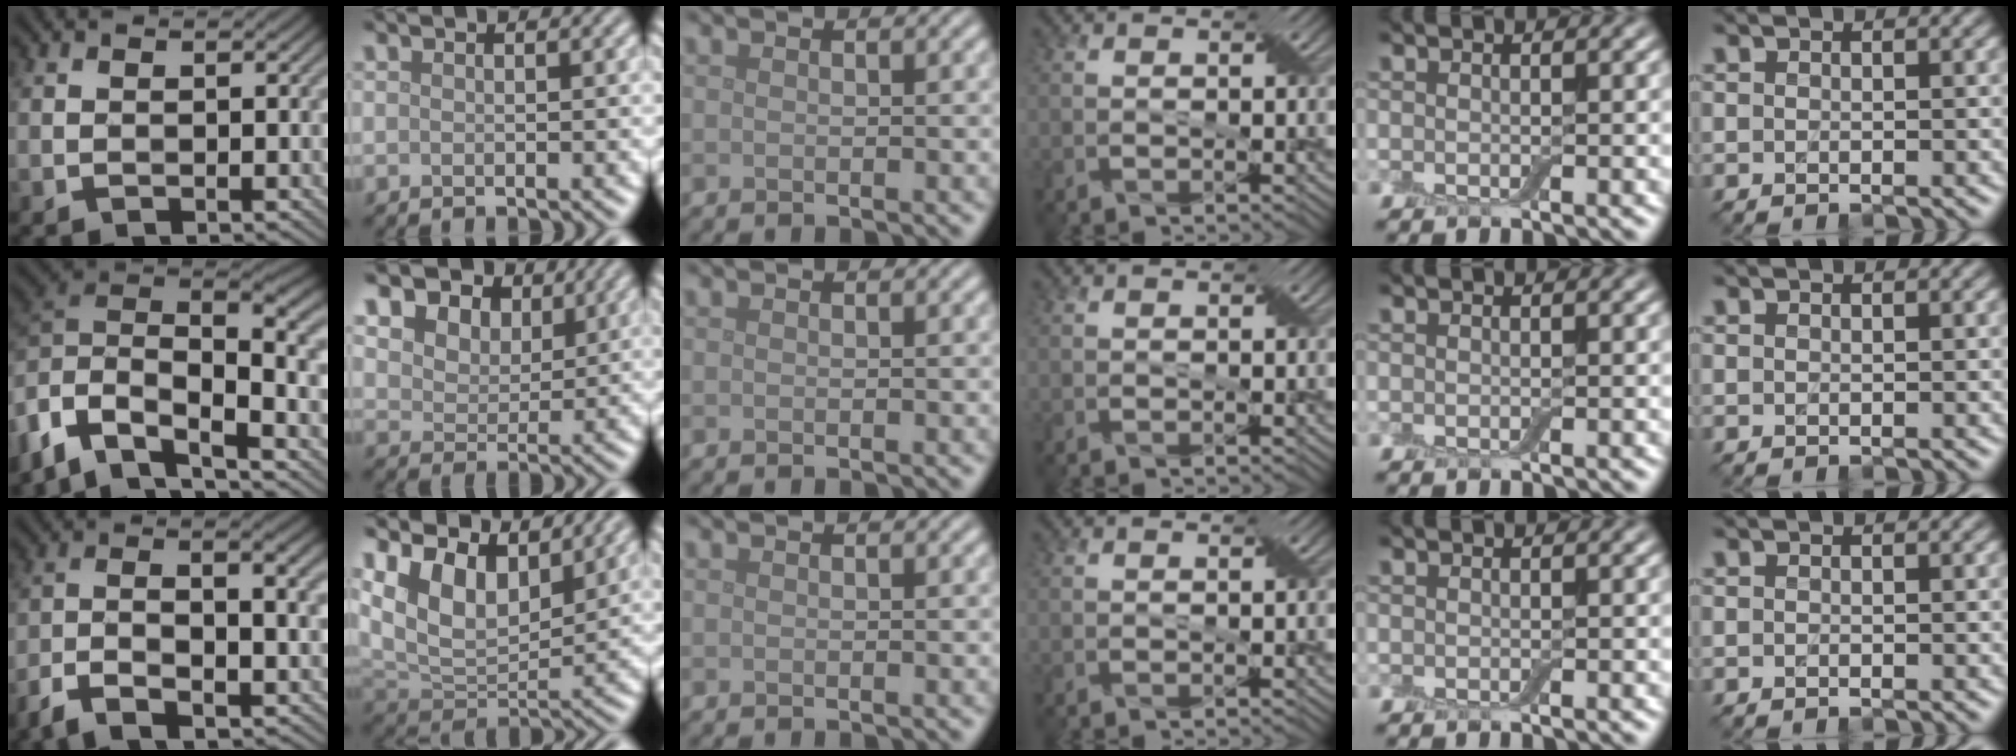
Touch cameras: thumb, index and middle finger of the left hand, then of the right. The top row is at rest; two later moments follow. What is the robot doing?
{"motion": "insert", "object": "backpack"}